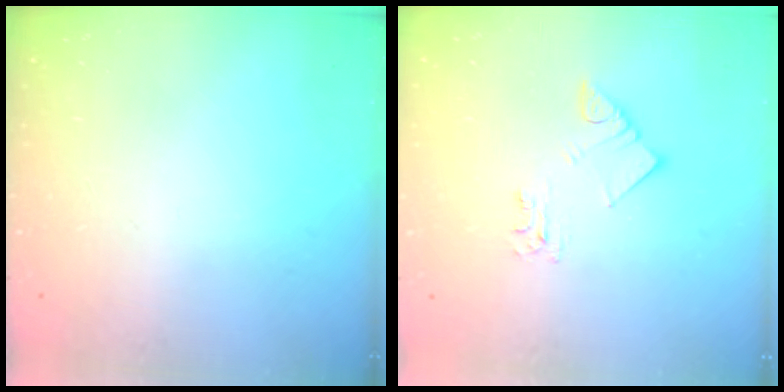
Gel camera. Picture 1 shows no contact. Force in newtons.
{"total": 3.4, "press": 3.4, "slide": 0.2}